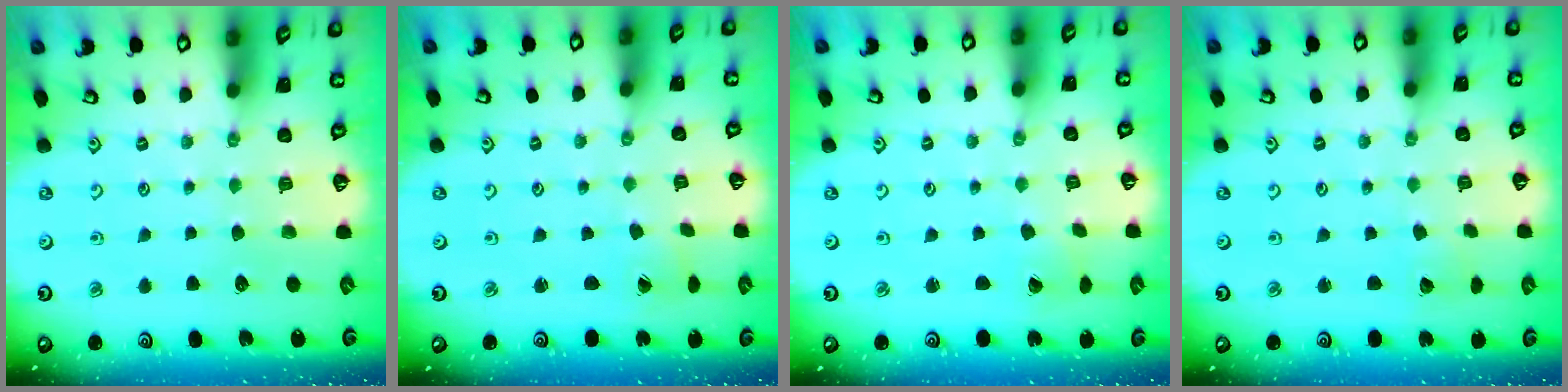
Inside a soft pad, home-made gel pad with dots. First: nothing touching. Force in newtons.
{"total": 0.5, "press": 0.5, "slide": 0.1}
{"total": 0.8, "press": 0.8, "slide": 0.1}
{"total": 1.7, "press": 1.7, "slide": 0.1}